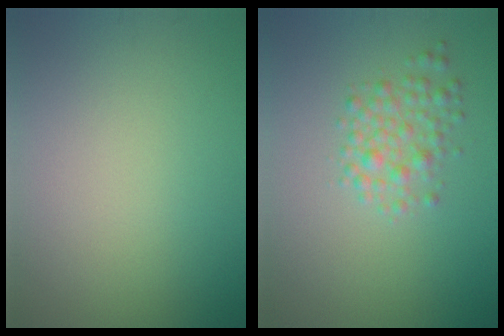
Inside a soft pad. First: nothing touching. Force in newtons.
{"total": 2.6, "press": 2.6, "slide": 0.1}